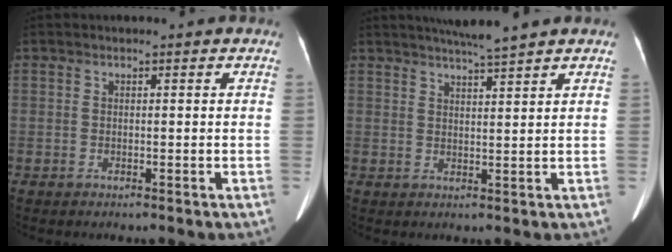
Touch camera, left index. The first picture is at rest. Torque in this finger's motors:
{"motor_torque": [0.67, -0.80, 0.01, 0.05]}